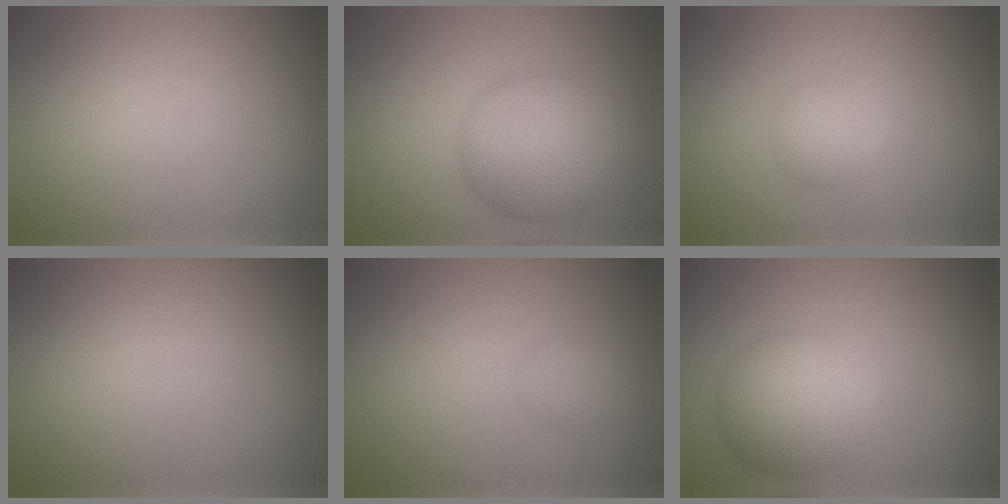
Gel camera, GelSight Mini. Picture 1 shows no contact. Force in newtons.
{"total": 6.5, "press": 6.5, "slide": 0.2}
{"total": 2.0, "press": 2.0, "slide": 0.0}
{"total": 0.0}
{"total": 1.2, "press": 1.2, "slide": 0.0}
{"total": 6.0, "press": 6.0, "slide": 0.1}